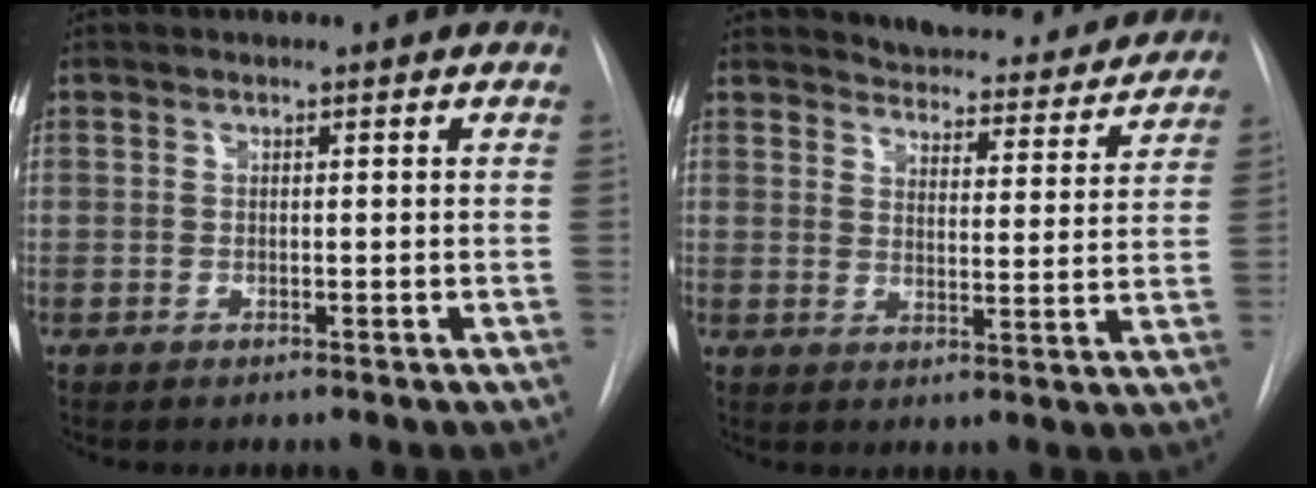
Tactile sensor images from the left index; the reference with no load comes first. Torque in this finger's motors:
{"motor_torque": [1.03, -1.11, 0.16, 0.01]}